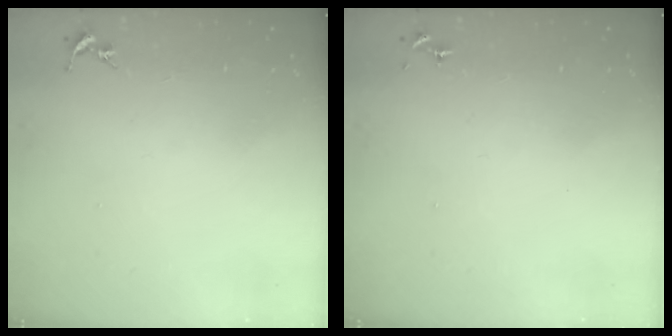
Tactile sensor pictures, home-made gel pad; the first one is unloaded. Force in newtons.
{"total": 0.0}